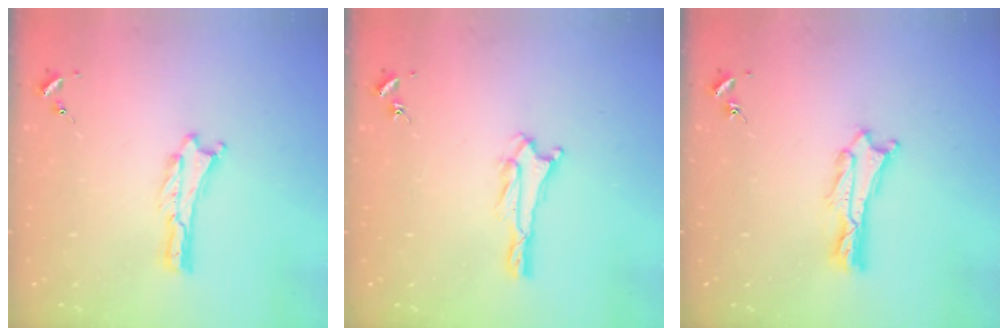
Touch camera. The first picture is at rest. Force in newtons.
{"total": 0.7, "press": 0.7, "slide": 0.1}
{"total": 1.1, "press": 1.1, "slide": 0.2}